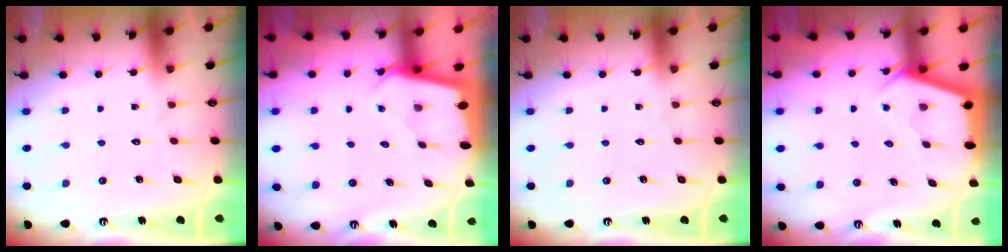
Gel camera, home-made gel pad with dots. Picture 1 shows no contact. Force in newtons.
{"total": 2.4, "press": 2.4, "slide": 0.1}
{"total": 0.0}
{"total": 2.8, "press": 2.8, "slide": 0.4}